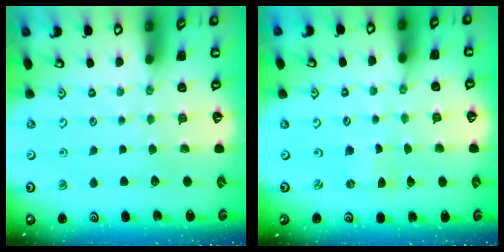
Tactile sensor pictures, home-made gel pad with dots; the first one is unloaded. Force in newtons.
{"total": 0.0}